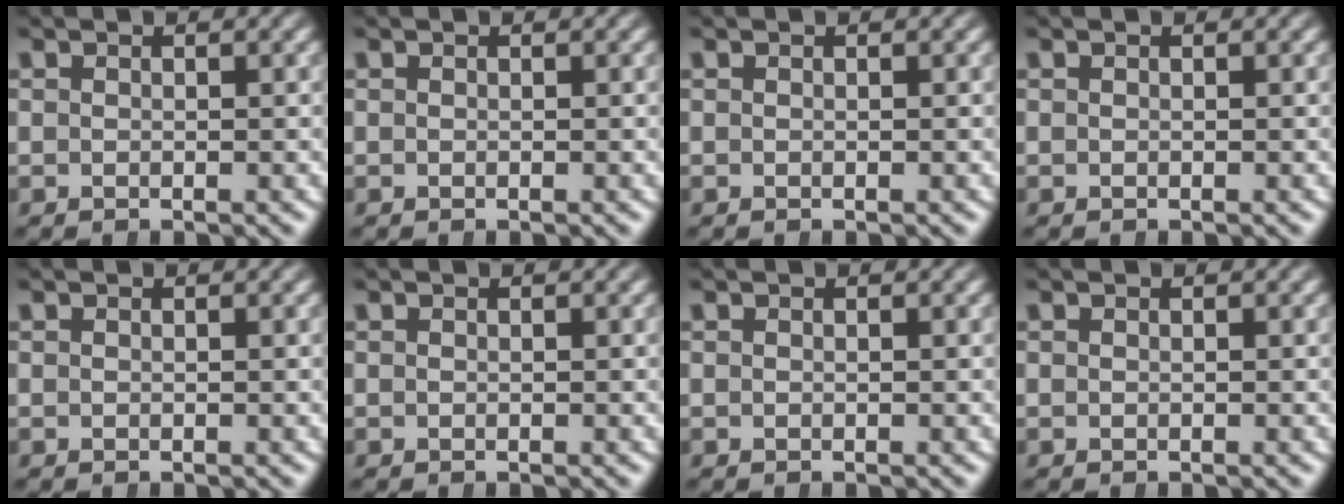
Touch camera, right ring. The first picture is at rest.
{"total": 0.0}
{"total": 0.0}
{"total": 0.0}
{"total": 0.0}
{"total": 0.0}
{"total": 0.0}
{"total": 0.0}